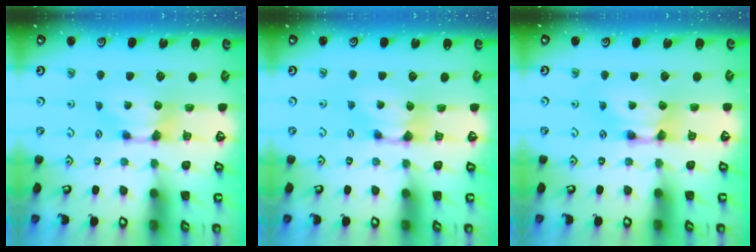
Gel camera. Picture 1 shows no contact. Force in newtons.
{"total": 0.6, "press": 0.2, "slide": 0.5}
{"total": 2.2, "press": 2.2, "slide": 0.1}